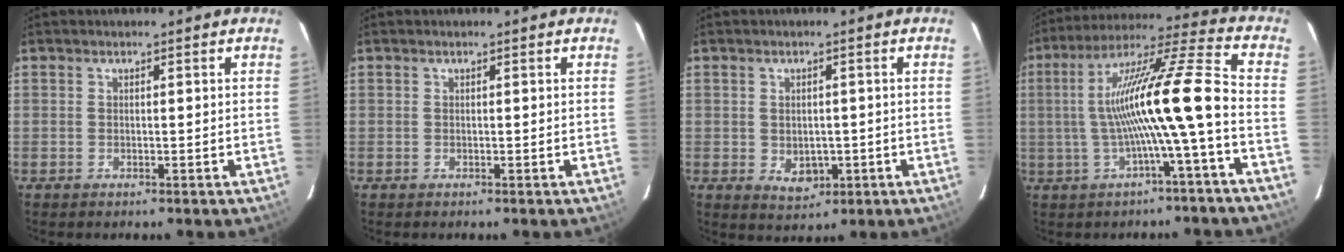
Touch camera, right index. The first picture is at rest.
{"total": 0.0}
{"total": 4.5, "force": [-0.9, 3.5, 2.7], "torque": [-0.046, -0.005, -0.002]}
{"total": 16.0, "force": [-2.9, -0.9, 15.7], "torque": [-0.275, 0.009, -0.049]}